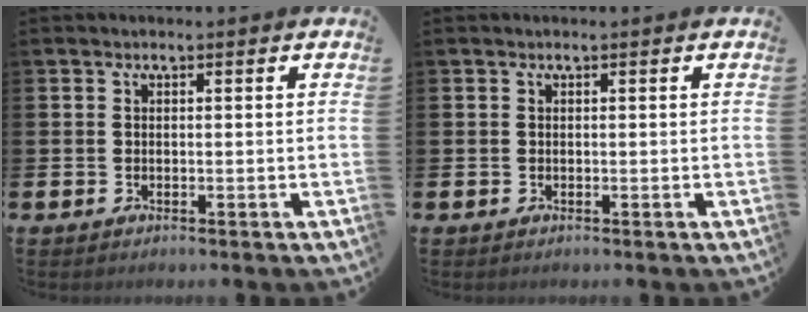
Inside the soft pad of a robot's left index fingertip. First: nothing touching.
{"total": 0.0}